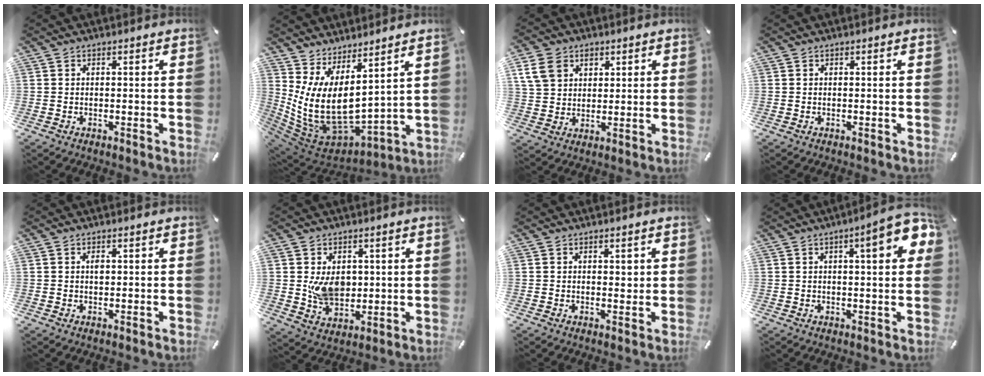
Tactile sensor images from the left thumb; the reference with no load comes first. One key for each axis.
{"total": 12.7, "fx": 2.5, "fy": 7.5, "fz": 10.0, "tx": -0.229, "ty": -0.062, "tz": 0.055}
{"total": 8.4, "fx": 3.4, "fy": 7.0, "fz": 3.1, "tx": -0.070, "ty": 0.005, "tz": 0.066}
{"total": 0.0}
{"total": 1.2, "fx": 0.3, "fy": 0.6, "fz": 1.0, "tx": -0.021, "ty": 0.002, "tz": 0.005}
{"total": 8.9, "fx": 1.5, "fy": 6.9, "fz": 5.5, "tx": -0.082, "ty": -0.006, "tz": 0.028}
{"total": 1.7, "fx": 0.6, "fy": 1.3, "fz": 1.0, "tx": -0.004, "ty": -0.004, "tz": 0.007}
{"total": 11.0, "fx": 4.4, "fy": 3.1, "fz": 9.6, "tx": -0.125, "ty": -0.018, "tz": 0.066}